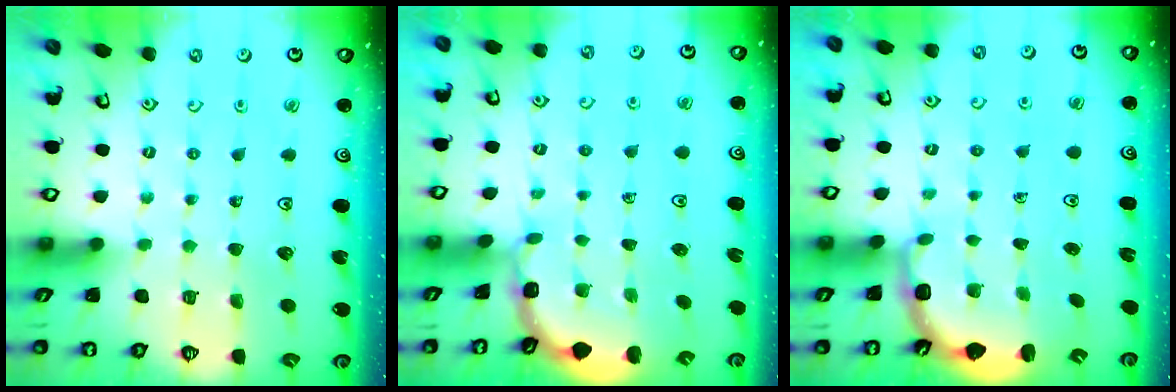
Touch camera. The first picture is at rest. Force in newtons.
{"total": 1.9, "press": 1.9, "slide": 0.2}
{"total": 3.2, "press": 2.4, "slide": 2.2}